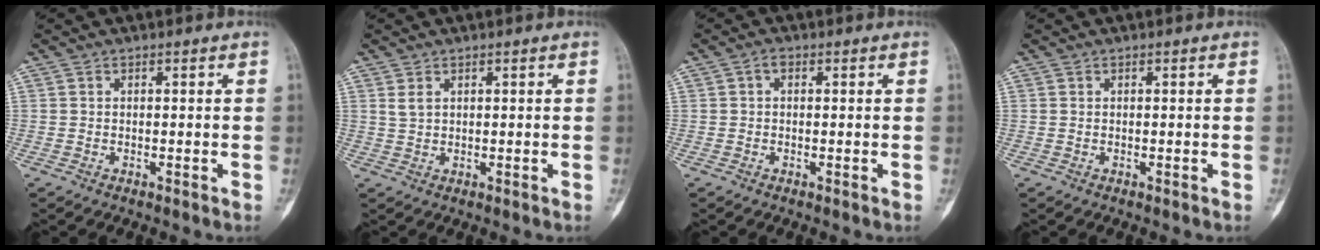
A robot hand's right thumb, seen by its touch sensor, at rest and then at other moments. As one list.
[{"total": 1.9, "force": [1.0, 1.2, 1.2], "torque": [-0.024, 0.001, 0.028]}, {"total": 1.4, "force": [0.3, 1.0, 0.9], "torque": [-0.008, 0.008, 0.002]}, {"total": 0.0}]